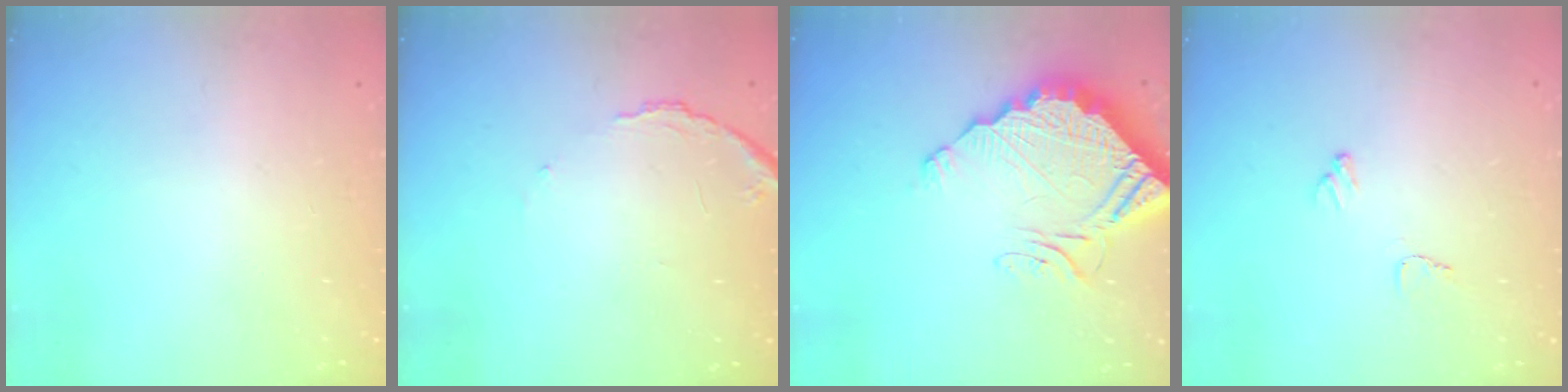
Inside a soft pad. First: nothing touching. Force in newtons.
{"total": 8.5, "press": 8.4, "slide": 0.7}
{"total": 13.8, "press": 13.8, "slide": 1.1}
{"total": 6.6, "press": 6.6, "slide": 0.3}